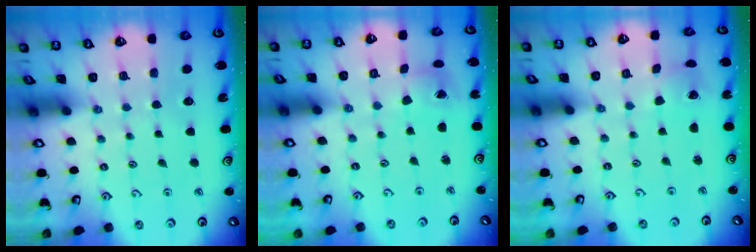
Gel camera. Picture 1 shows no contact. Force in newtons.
{"total": 2.0, "press": 2.0, "slide": 0.3}
{"total": 1.1, "press": 1.0, "slide": 0.1}